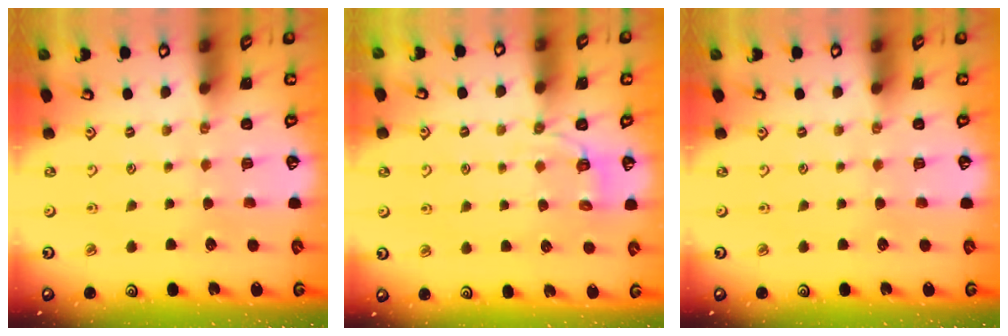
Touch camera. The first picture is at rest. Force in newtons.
{"total": 2.7, "press": 1.4, "slide": 2.3}
{"total": 0.0}